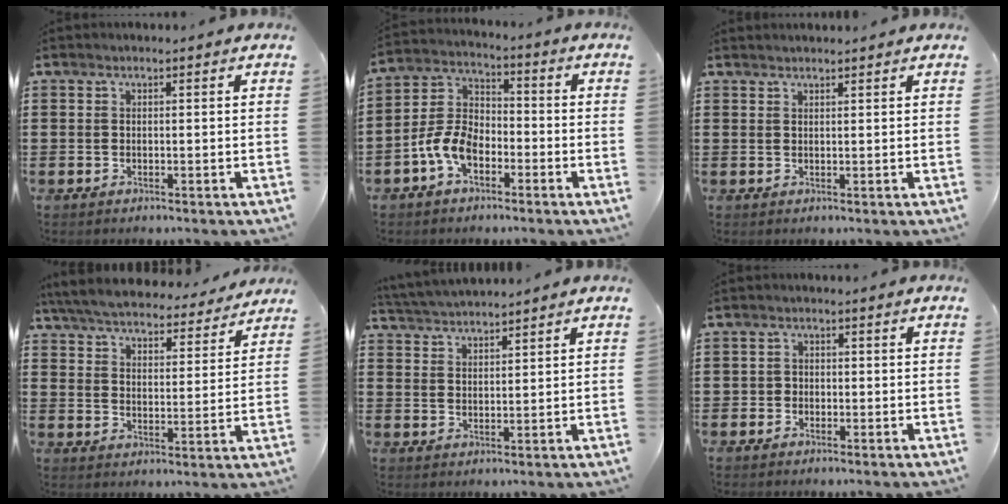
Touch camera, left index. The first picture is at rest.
{"total": 7.1, "force": [-3.7, 4.1, 4.5], "torque": [-0.127, 0.001, -0.082]}
{"total": 0.9, "force": [0.9, 0.0, 0.1], "torque": [-0.003, -0.001, 0.018]}
{"total": 6.1, "force": [6.0, 0.4, 1.2], "torque": [-0.053, -0.039, 0.104]}
{"total": 3.3, "force": [3.3, 0.0, 0.3], "torque": [-0.017, -0.009, 0.060]}
{"total": 1.3, "force": [-0.6, 1.2, 0.2], "torque": [-0.007, 0.002, -0.015]}